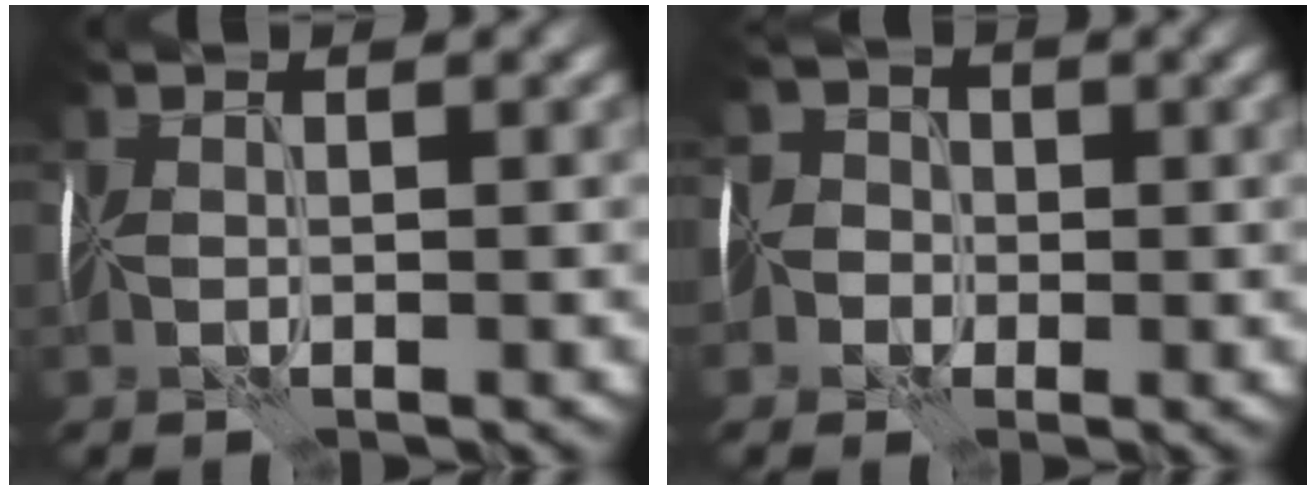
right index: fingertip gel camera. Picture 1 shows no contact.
{"total": 4.3, "force": [-1.5, 3.9, 1.2], "torque": [0.002, 0.015, -0.061]}